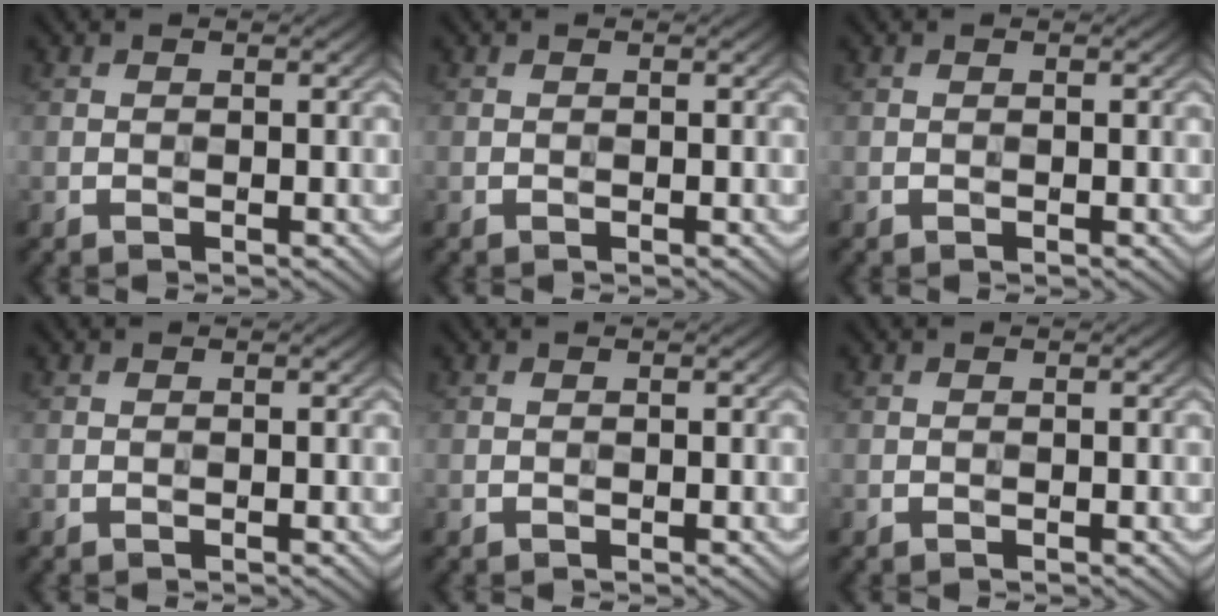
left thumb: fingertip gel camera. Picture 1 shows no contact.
{"total": 0.0}
{"total": 0.0}
{"total": 0.0}
{"total": 0.0}
{"total": 0.0}